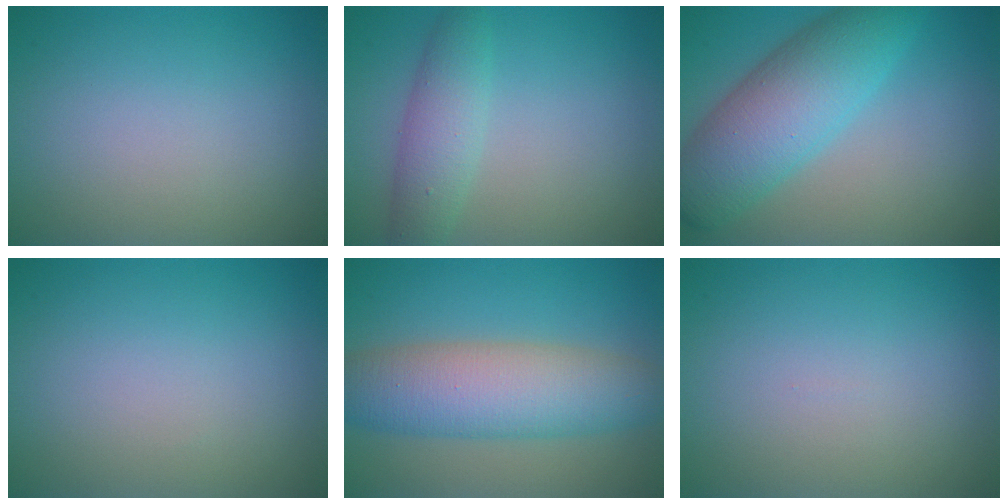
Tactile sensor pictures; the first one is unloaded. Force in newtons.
{"total": 3.4, "press": 3.4, "slide": 0.1}
{"total": 7.9, "press": 7.9, "slide": 0.2}
{"total": 0.0}
{"total": 7.9, "press": 7.9, "slide": 0.1}
{"total": 0.0}